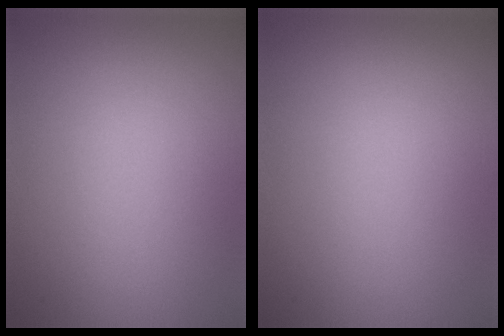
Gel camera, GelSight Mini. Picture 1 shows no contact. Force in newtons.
{"total": 0.0}